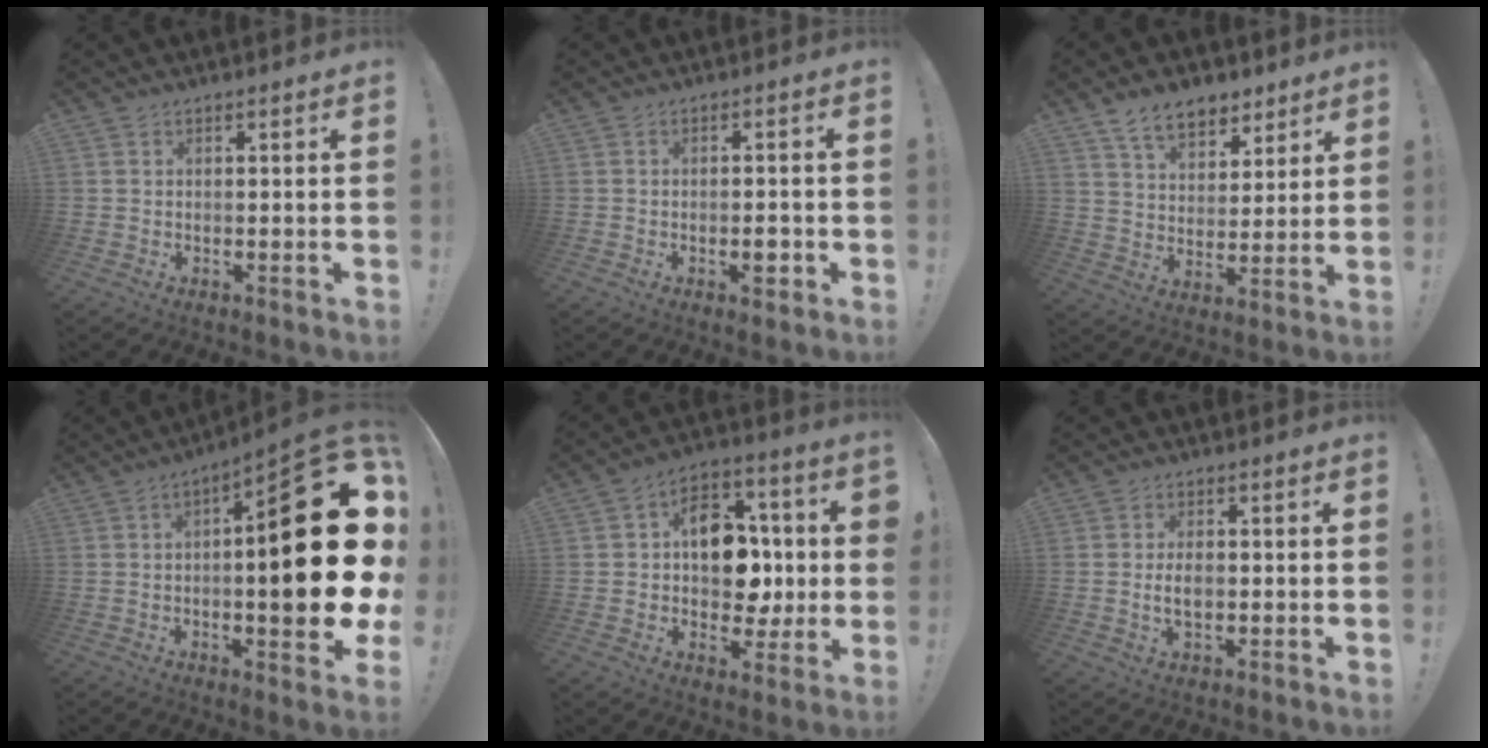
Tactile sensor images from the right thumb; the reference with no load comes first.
{"total": 3.5, "force": [-1.5, 1.3, 2.8], "torque": [-0.033, 0.006, -0.027]}
{"total": 11.1, "force": [7.6, 6.6, 4.8], "torque": [-0.069, -0.045, 0.145]}
{"total": 27.6, "force": [0.5, 6.9, 26.7], "torque": [-0.357, -0.012, 0.011]}
{"total": 15.5, "force": [0.4, 11.3, 10.5], "torque": [-0.158, 0.019, 0.020]}
{"total": 4.8, "force": [-0.6, 2.6, 3.9], "torque": [-0.076, 0.002, -0.015]}